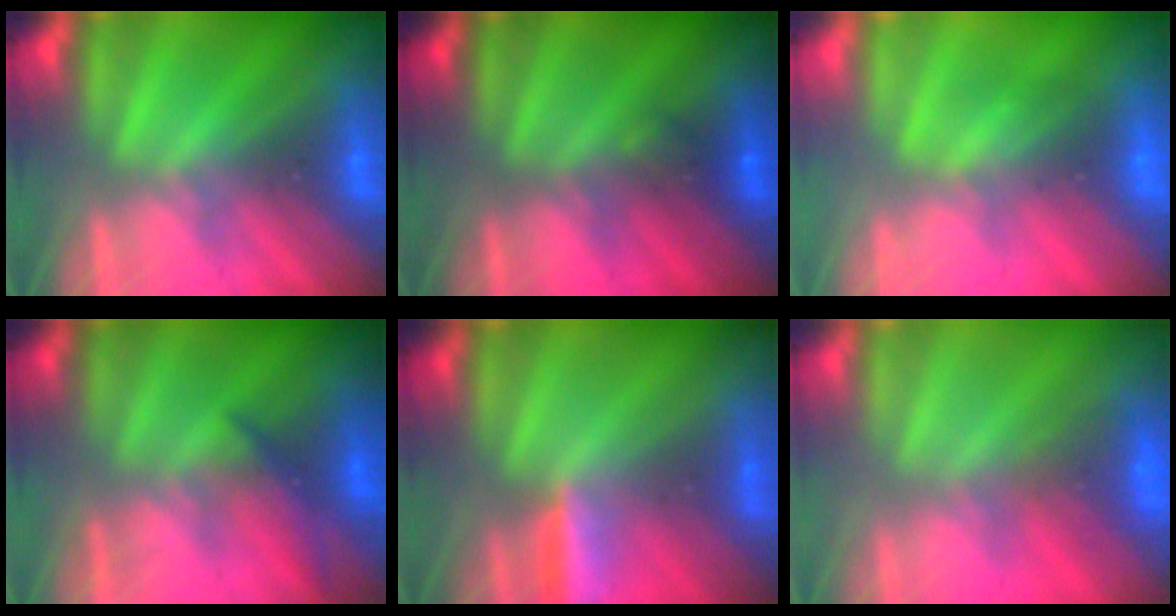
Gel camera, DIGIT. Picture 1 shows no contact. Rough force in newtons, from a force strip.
{"total": 1.8}
{"total": 2.7}
{"total": 1.9}
{"total": 2.9}
{"total": 5.6}